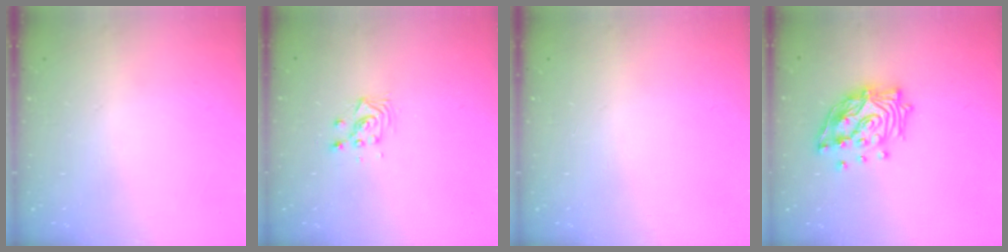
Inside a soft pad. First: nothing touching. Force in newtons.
{"total": 3.7, "press": 3.7, "slide": 0.3}
{"total": 0.0}
{"total": 15.2, "press": 15.1, "slide": 1.7}